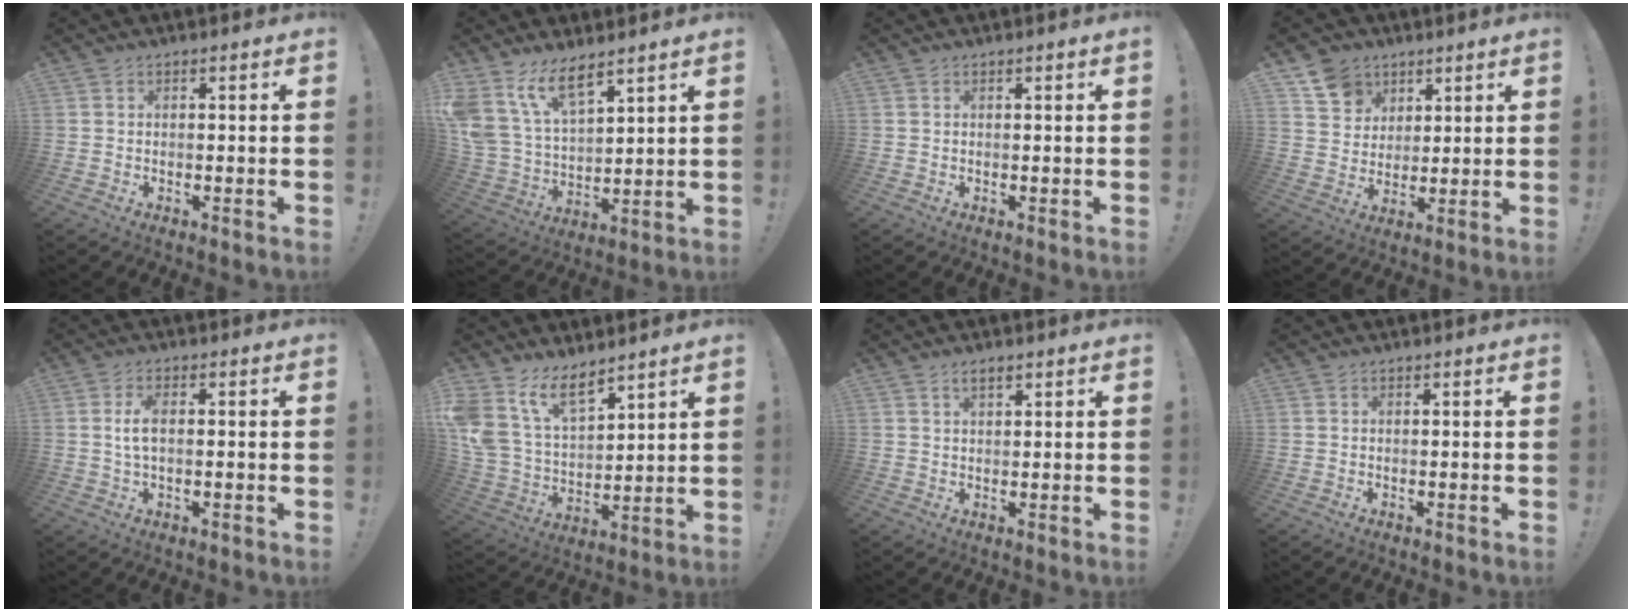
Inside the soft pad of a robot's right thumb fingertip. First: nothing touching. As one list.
[{"total": 13.6, "force": [9.9, 6.2, 7.1], "torque": [-0.164, -0.068, 0.187]}, {"total": 0.0}, {"total": 10.3, "force": [6.0, 8.1, 1.9], "torque": [-0.029, -0.040, 0.122]}, {"total": 4.5, "force": [0.2, 1.6, 4.2], "torque": [-0.076, 0.000, 0.001]}, {"total": 14.7, "force": [10.3, 7.5, 7.4], "torque": [-0.173, -0.072, 0.197]}, {"total": 2.5, "force": [1.6, 1.1, 1.6], "torque": [-0.023, -0.005, 0.026]}, {"total": 0.0}]